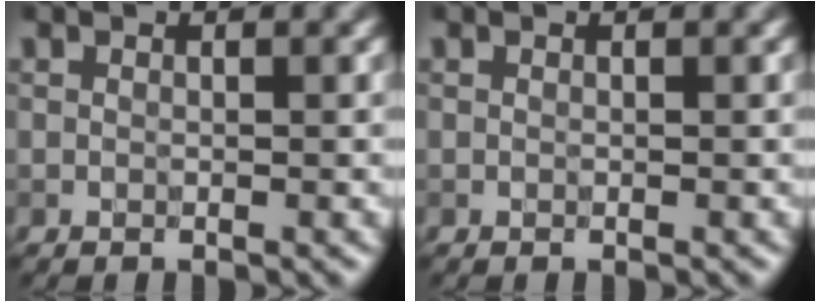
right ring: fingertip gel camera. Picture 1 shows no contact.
{"total": 0.0}